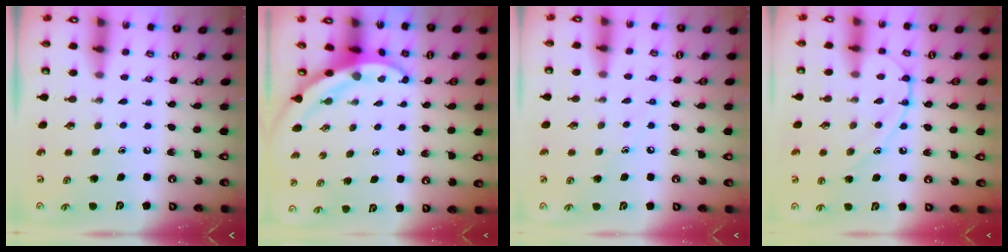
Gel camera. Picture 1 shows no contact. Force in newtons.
{"total": 3.9, "press": 3.9, "slide": 0.5}
{"total": 4.2, "press": 4.2, "slide": 0.2}
{"total": 10.2, "press": 10.2, "slide": 0.1}